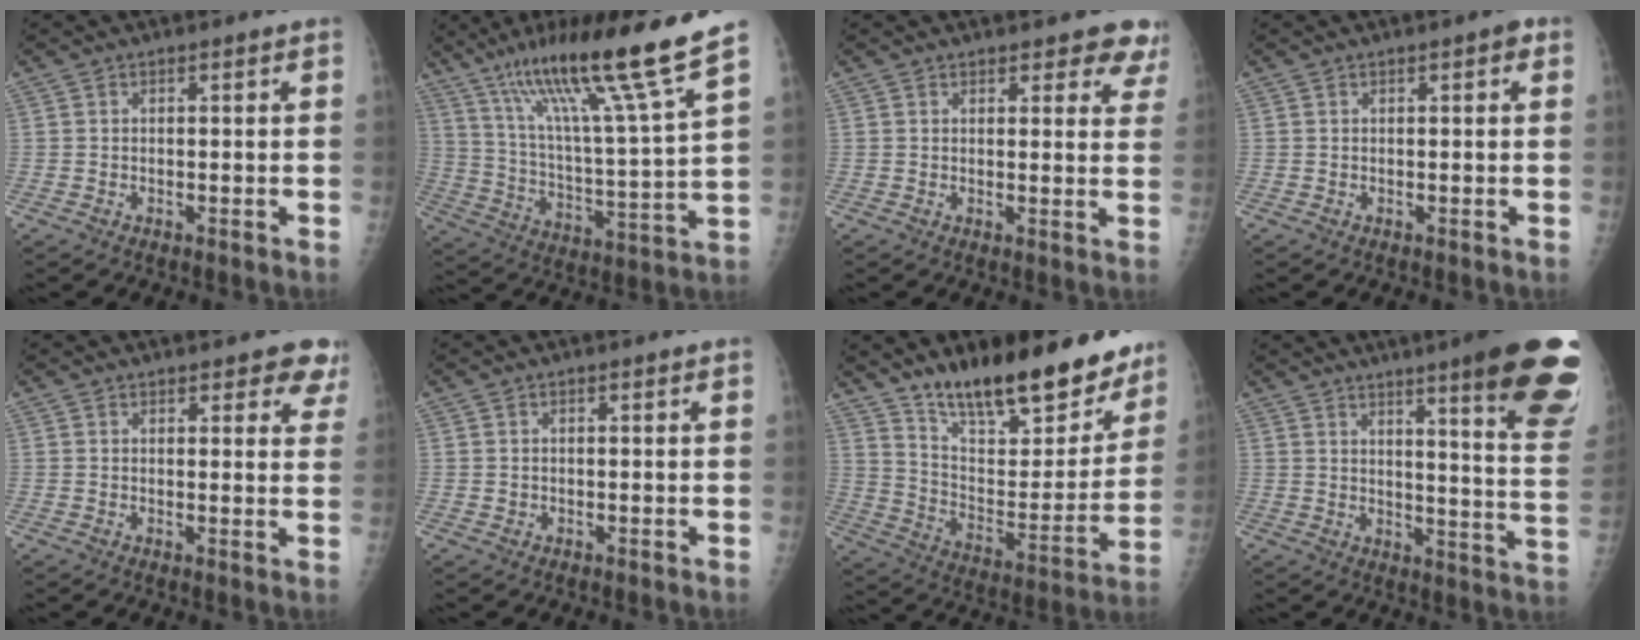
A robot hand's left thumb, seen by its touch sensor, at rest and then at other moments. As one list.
[{"total": 20.2, "force": [14.3, -0.5, 14.2], "torque": [-0.221, -0.074, 0.245]}, {"total": 6.8, "force": [5.8, 2.9, 2.1], "torque": [0.025, -0.025, 0.048]}, {"total": 1.4, "force": [0.6, 0.6, 1.2], "torque": [-0.012, 0.003, 0.004]}, {"total": 6.1, "force": [4.9, 2.7, 2.4], "torque": [0.017, -0.020, 0.043]}, {"total": 0.6, "force": [0.1, 0.5, 0.1], "torque": [0.001, 0.001, 0.002]}, {"total": 24.1, "force": [18.2, 8.8, 13.1], "torque": [-0.155, -0.098, 0.290]}, {"total": 24.7, "force": [15.6, 2.7, 19.0], "torque": [-0.208, -0.081, 0.203]}]